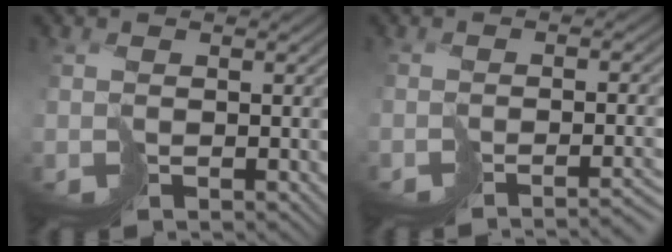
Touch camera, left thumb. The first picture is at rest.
{"total": 3.6, "force": [-3.1, -0.1, 1.8], "torque": [-0.014, -0.010, -0.041]}